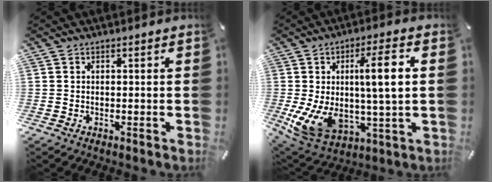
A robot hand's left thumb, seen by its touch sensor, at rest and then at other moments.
{"total": 17.1, "force": [2.8, 7.2, 15.3], "torque": [-0.290, -0.003, 0.044]}